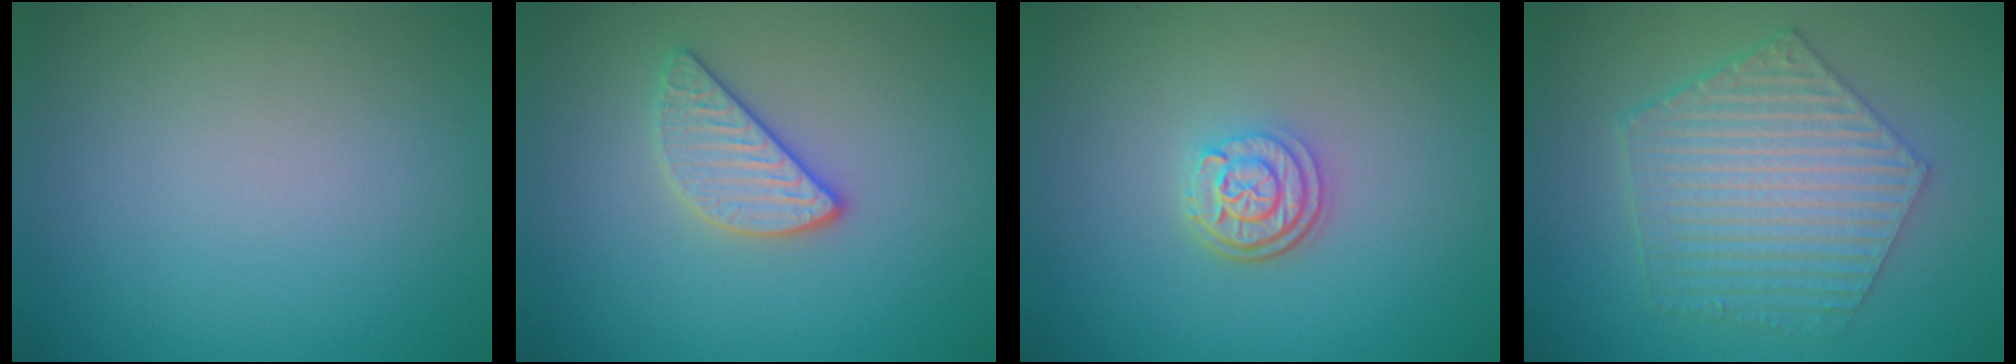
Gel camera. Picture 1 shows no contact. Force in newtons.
{"total": 2.6, "press": 2.5, "slide": 0.8}
{"total": 3.0, "press": 2.4, "slide": 1.8}
{"total": 6.2, "press": 4.8, "slide": 4.0}